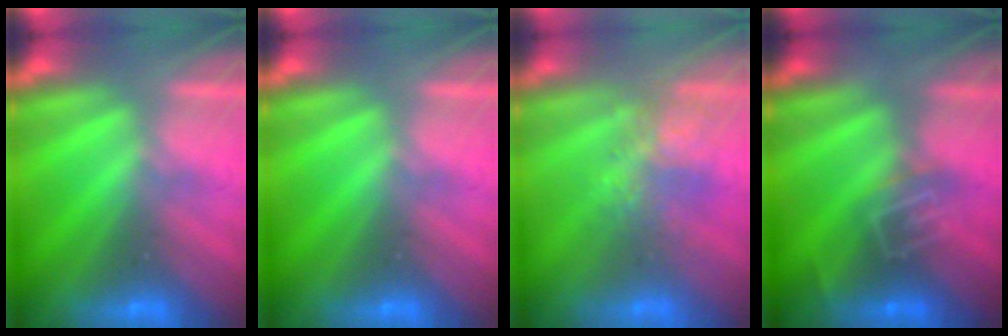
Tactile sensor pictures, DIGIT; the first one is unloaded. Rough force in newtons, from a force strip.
{"total": 0.0}
{"total": 3.8}
{"total": 2.7}